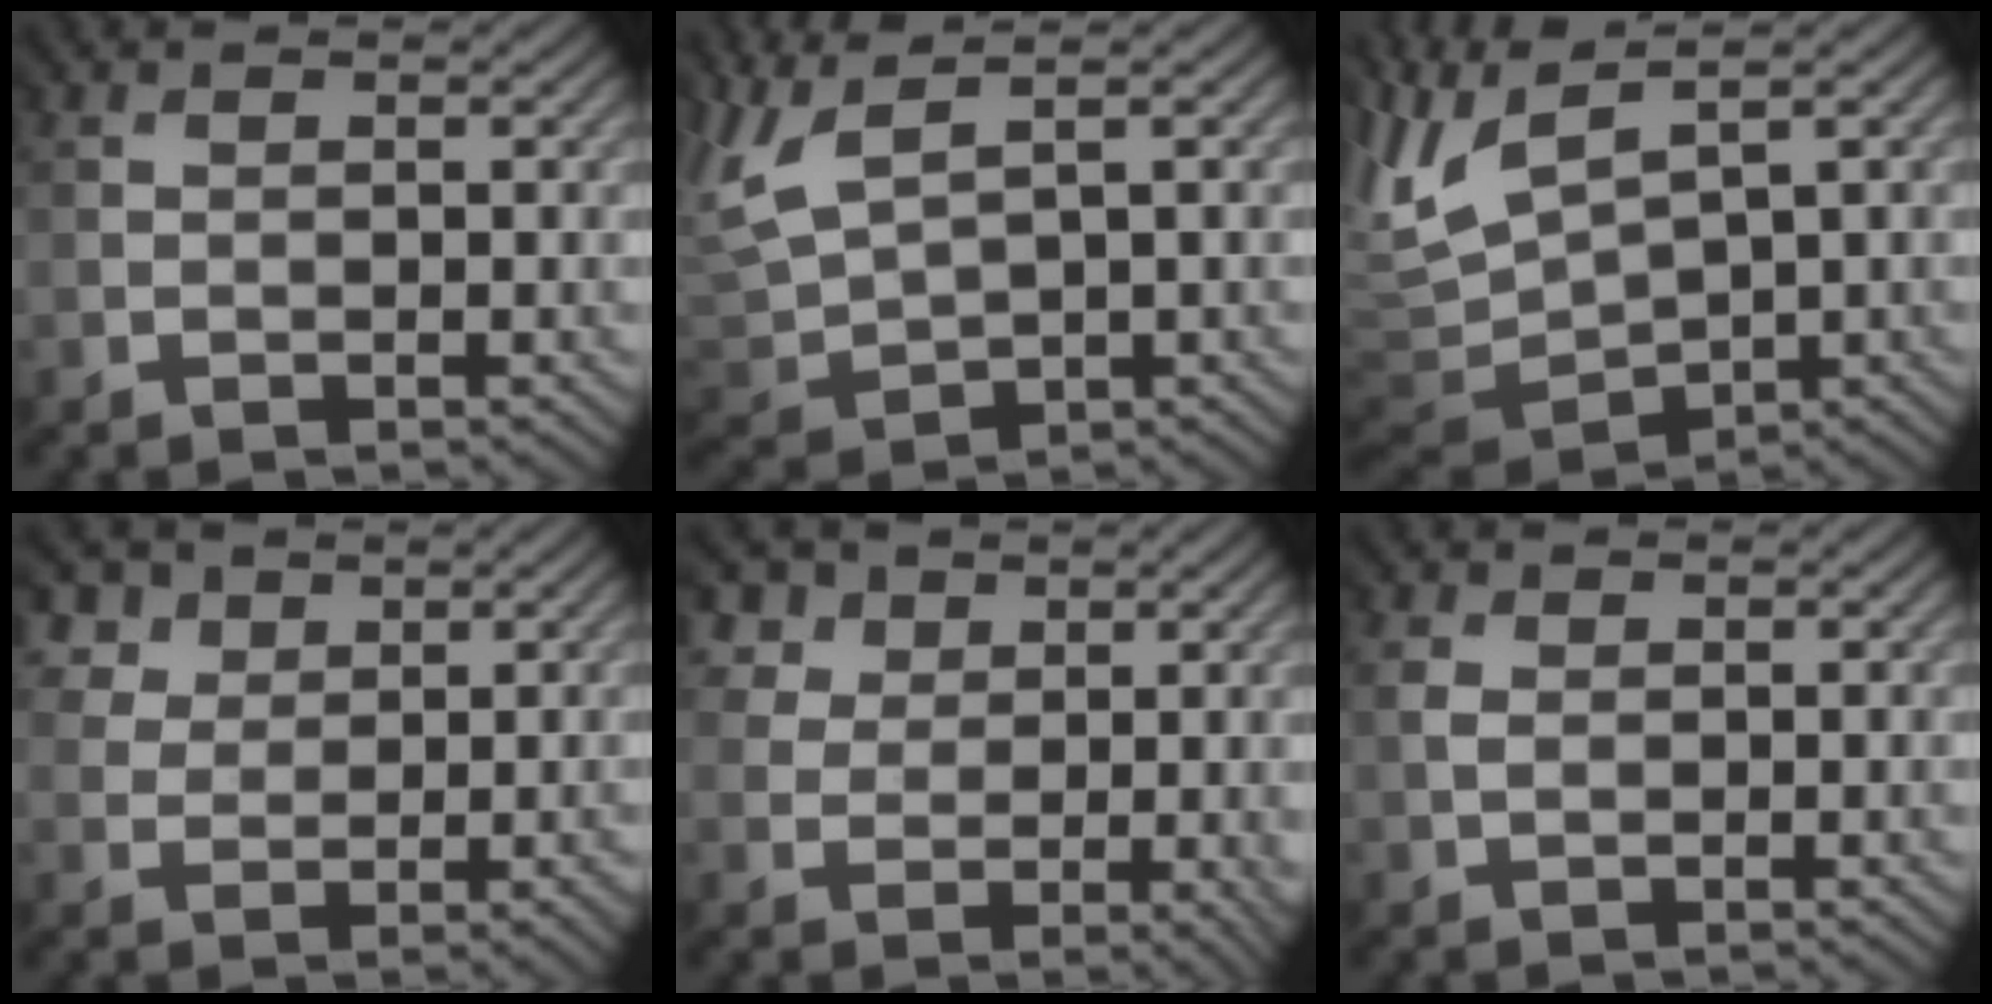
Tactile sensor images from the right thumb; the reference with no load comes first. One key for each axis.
{"total": 6.4, "fx": 3.9, "fy": 2.8, "fz": 4.3, "tx": -0.148, "ty": 0.014, "tz": 0.084}
{"total": 6.9, "fx": 3.5, "fy": 2.8, "fz": 5.2, "tx": -0.159, "ty": 0.011, "tz": 0.071}
{"total": 4.7, "fx": 3.3, "fy": 3.3, "fz": 0.5, "tx": -0.043, "ty": 0.006, "tz": 0.067}
{"total": 6.9, "fx": 3.8, "fy": 5.2, "fz": 2.5, "tx": -0.066, "ty": 0.012, "tz": 0.070}
{"total": 1.4, "fx": 0.4, "fy": 1.3, "fz": 0.5, "tx": -0.011, "ty": -0.001, "tz": 0.009}